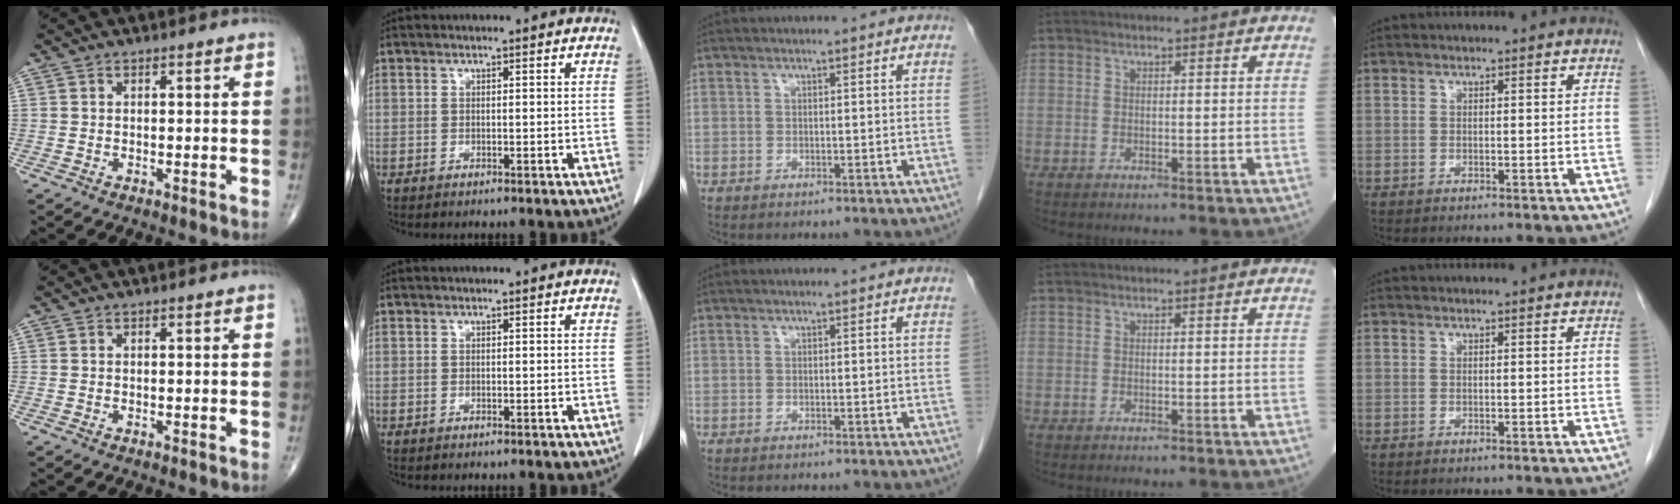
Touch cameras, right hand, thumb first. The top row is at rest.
{}